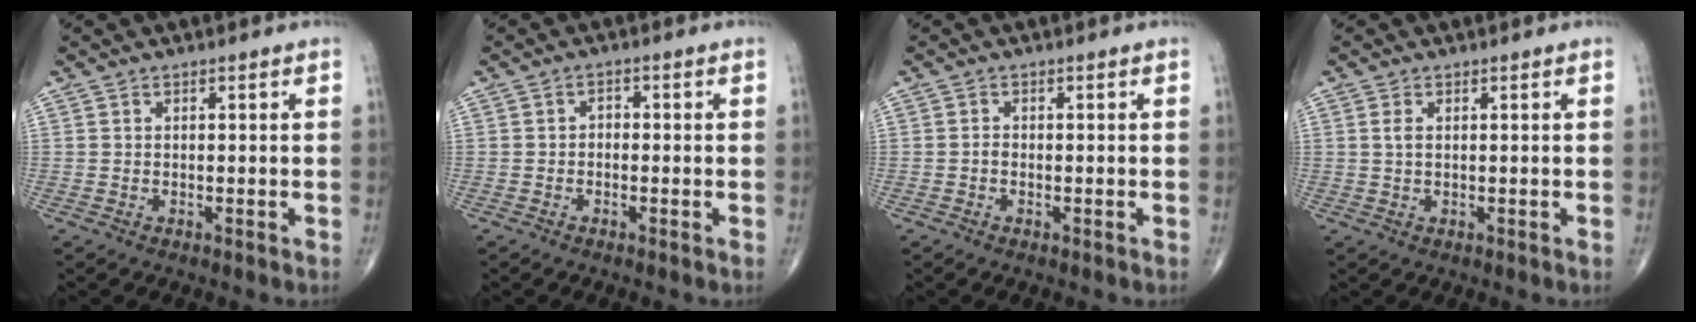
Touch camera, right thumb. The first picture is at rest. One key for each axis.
{"total": 1.5, "fx": -0.5, "fy": 1.1, "fz": 0.9, "tx": -0.002, "ty": 0.008, "tz": -0.015}
{"total": 0.9, "fx": -0.3, "fy": 0.6, "fz": 0.6, "tx": -0.010, "ty": 0.001, "tz": -0.008}
{"total": 1.6, "fx": 0.4, "fy": 0.9, "fz": 1.3, "tx": -0.029, "ty": 0.002, "tz": 0.008}